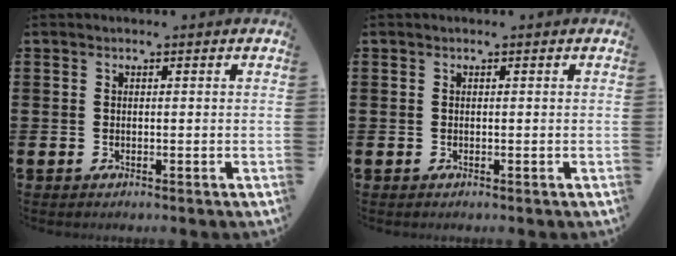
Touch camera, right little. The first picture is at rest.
{"total": 0.0}